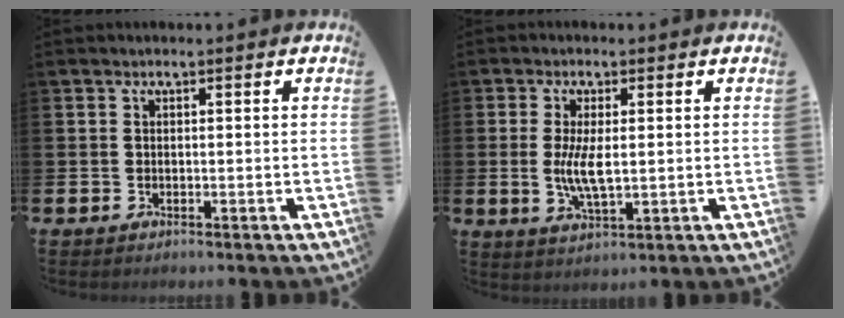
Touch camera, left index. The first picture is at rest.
{"total": 5.1, "force": [0.5, 1.8, 4.7], "torque": [-0.091, -0.001, 0.004]}